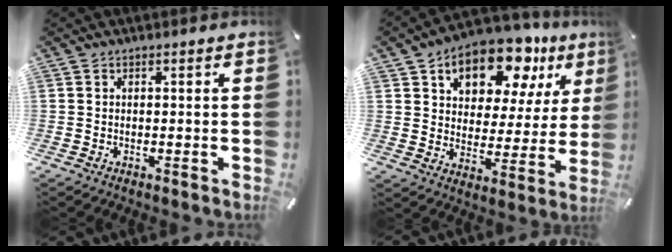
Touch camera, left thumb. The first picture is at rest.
{"total": 15.3, "force": [10.1, 8.7, 7.4], "torque": [-0.114, -0.069, 0.173]}